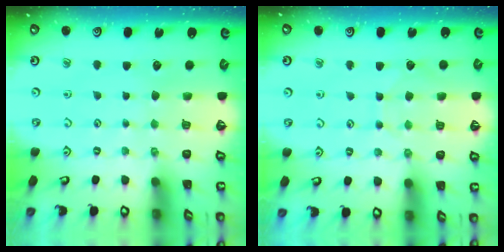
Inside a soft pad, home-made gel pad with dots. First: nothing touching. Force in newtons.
{"total": 5.0, "press": 5.0, "slide": 0.5}